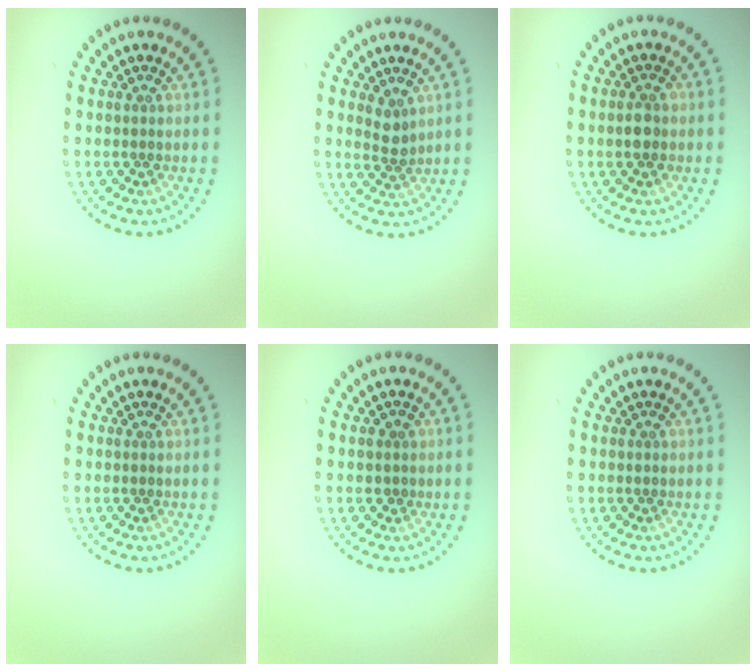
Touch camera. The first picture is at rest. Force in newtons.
{"total": 1.7, "press": 1.3, "slide": 1.0}
{"total": 1.7, "press": 1.7, "slide": 0.3}
{"total": 0.0}
{"total": 0.8, "press": 0.7, "slide": 0.4}
{"total": 0.0}